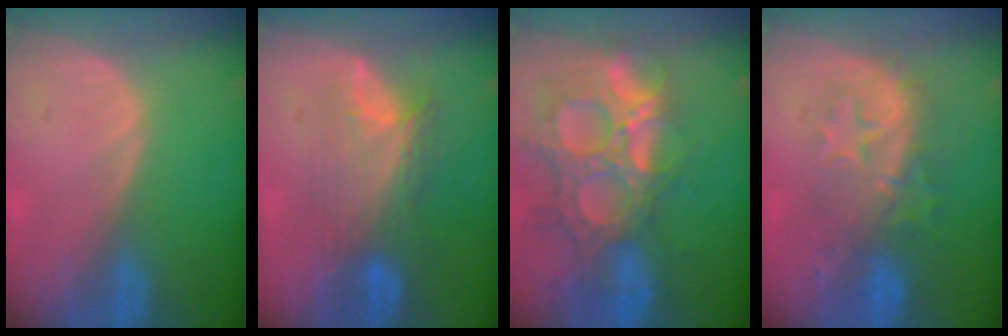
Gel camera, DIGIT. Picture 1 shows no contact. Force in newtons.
{"total": 7.6, "press": 7.3, "slide": 2.2}
{"total": 14.5, "press": 12.1, "slide": 7.9}
{"total": 8.6, "press": 8.3, "slide": 2.3}